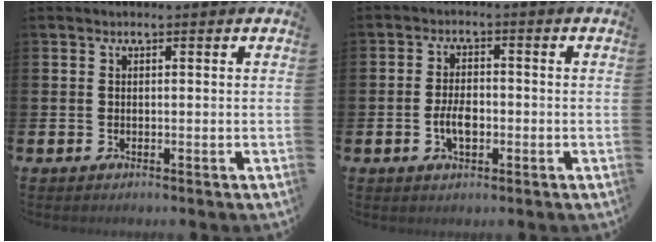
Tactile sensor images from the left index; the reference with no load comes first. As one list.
[{"total": 3.8, "force": [-0.8, 2.0, 3.0], "torque": [-0.044, 0.000, -0.016]}]